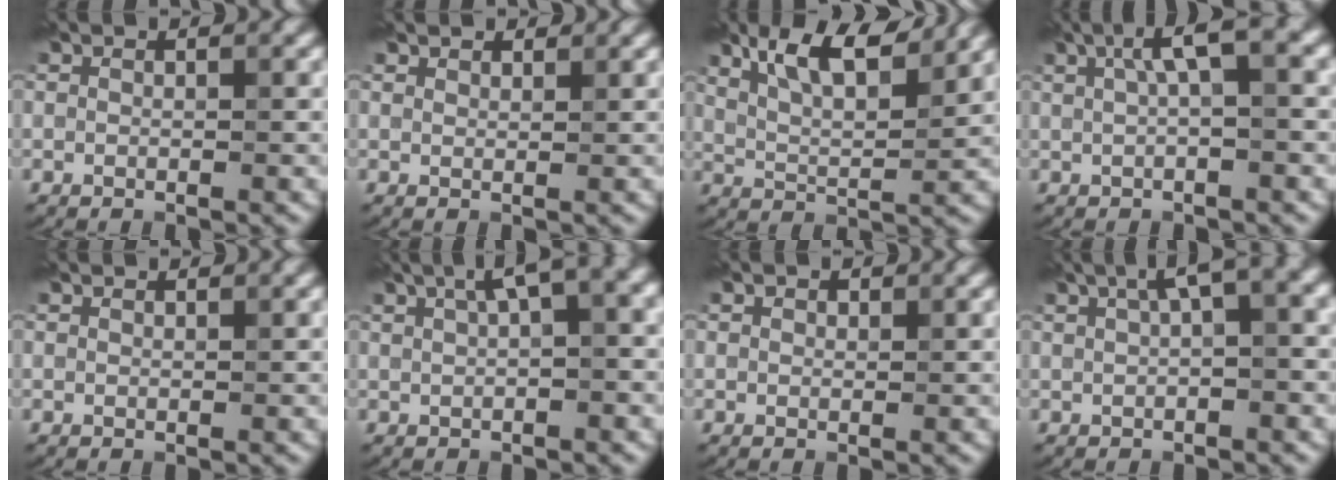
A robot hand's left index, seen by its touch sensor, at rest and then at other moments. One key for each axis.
{"total": 1.6, "fx": 1.5, "fy": 0.4, "fz": -0.1, "tx": -0.001, "ty": -0.005, "tz": 0.020}
{"total": 6.5, "fx": 4.3, "fy": 1.9, "fz": 4.4, "tx": -0.079, "ty": 0.008, "tz": 0.072}
{"total": 4.1, "fx": 1.5, "fy": 0.8, "fz": 3.8, "tx": -0.062, "ty": 0.017, "tz": 0.020}
{"total": 0.7, "fx": 0.7, "fy": 0.1, "fz": -0.2, "tx": 0.002, "ty": -0.001, "tz": 0.009}
{"total": 5.4, "fx": 2.3, "fy": 1.4, "fz": 4.7, "tx": -0.067, "ty": 0.020, "tz": 0.035}
{"total": 0.6, "fx": 0.4, "fy": 0.4, "fz": -0.1, "tx": 0.004, "ty": -0.002, "tz": 0.004}
{"total": 4.6, "fx": 1.9, "fy": 1.1, "fz": 4.1, "tx": -0.059, "ty": 0.018, "tz": 0.025}